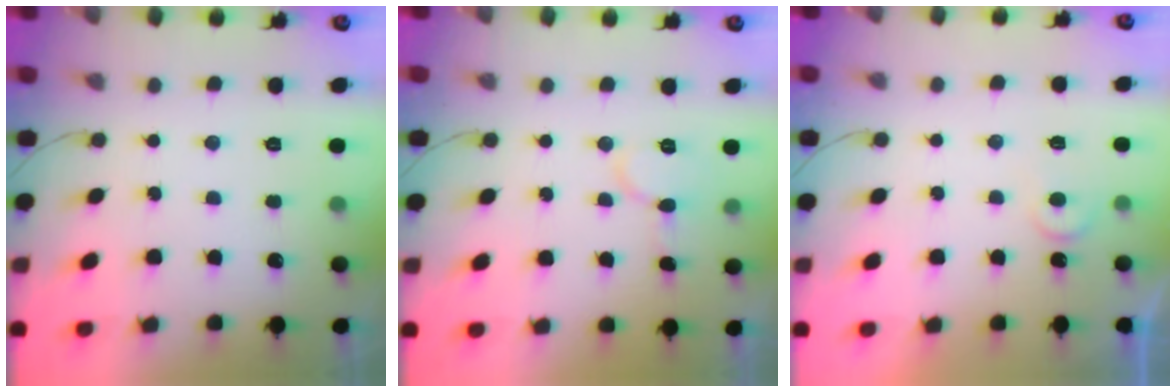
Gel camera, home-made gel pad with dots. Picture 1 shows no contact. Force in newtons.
{"total": 6.9, "press": 6.9, "slide": 0.3}
{"total": 4.0, "press": 3.9, "slide": 0.3}